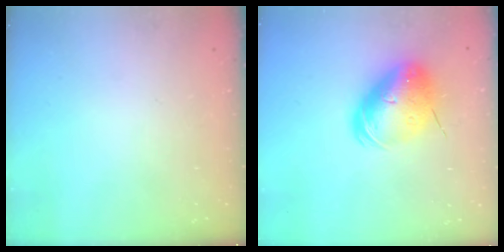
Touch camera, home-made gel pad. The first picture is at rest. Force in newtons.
{"total": 13.3, "press": 13.0, "slide": 2.5}